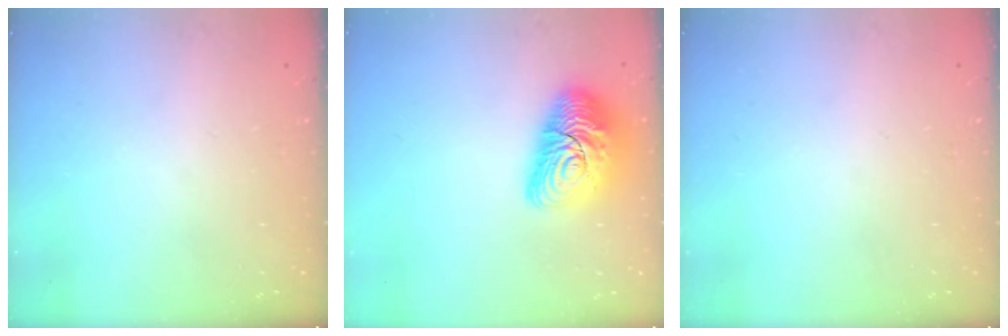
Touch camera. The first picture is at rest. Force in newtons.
{"total": 14.7, "press": 14.6, "slide": 1.0}
{"total": 0.0}